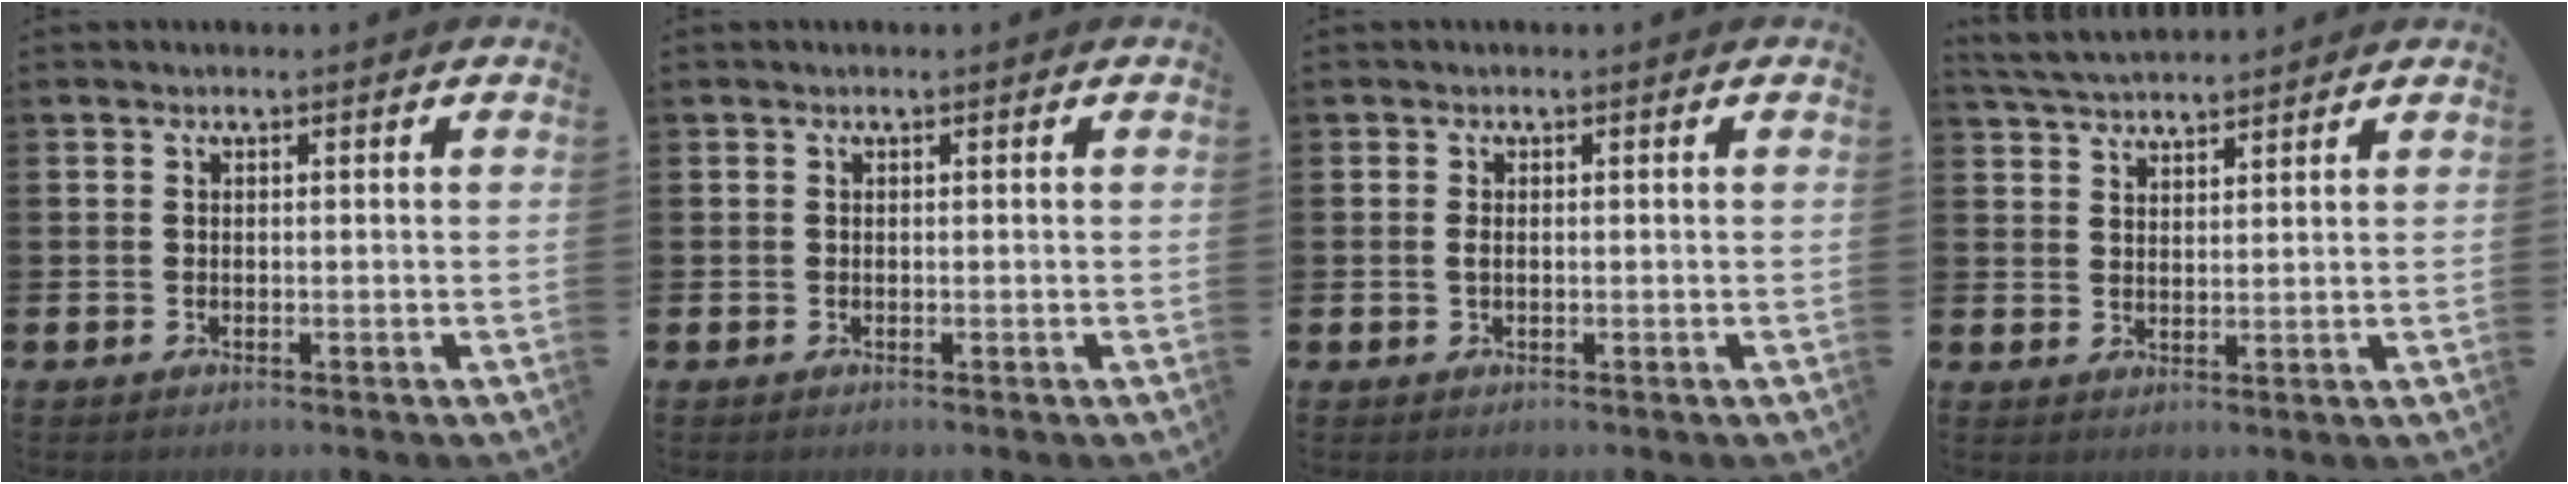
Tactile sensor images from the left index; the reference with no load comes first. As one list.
[{"total": 0.0}, {"total": 1.0, "force": [0.1, 0.5, 0.9], "torque": [-0.011, 0.002, -0.002]}, {"total": 4.0, "force": [4.0, 0.4, 0.5], "torque": [-0.027, -0.015, 0.074]}]